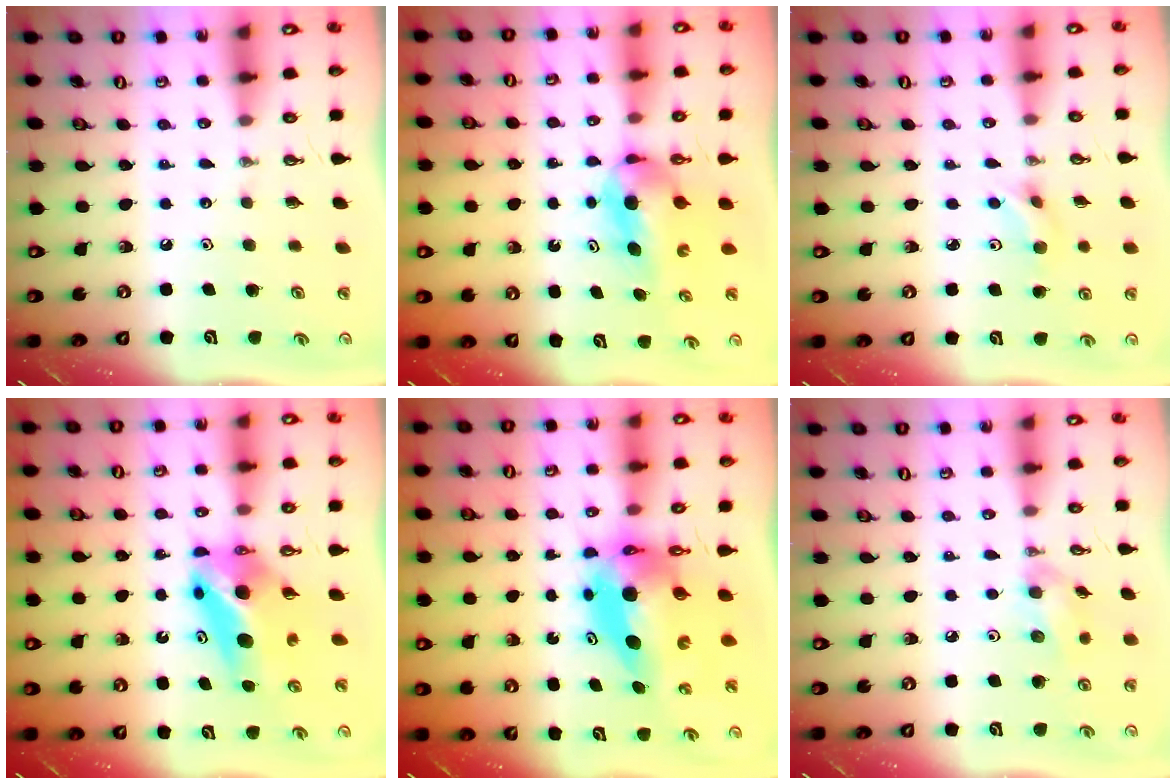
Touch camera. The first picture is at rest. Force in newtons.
{"total": 6.0, "press": 5.3, "slide": 2.9}
{"total": 4.8, "press": 4.7, "slide": 1.0}
{"total": 8.0, "press": 6.1, "slide": 5.2}
{"total": 8.5, "press": 8.5, "slide": 0.9}
{"total": 8.9, "press": 8.6, "slide": 2.3}